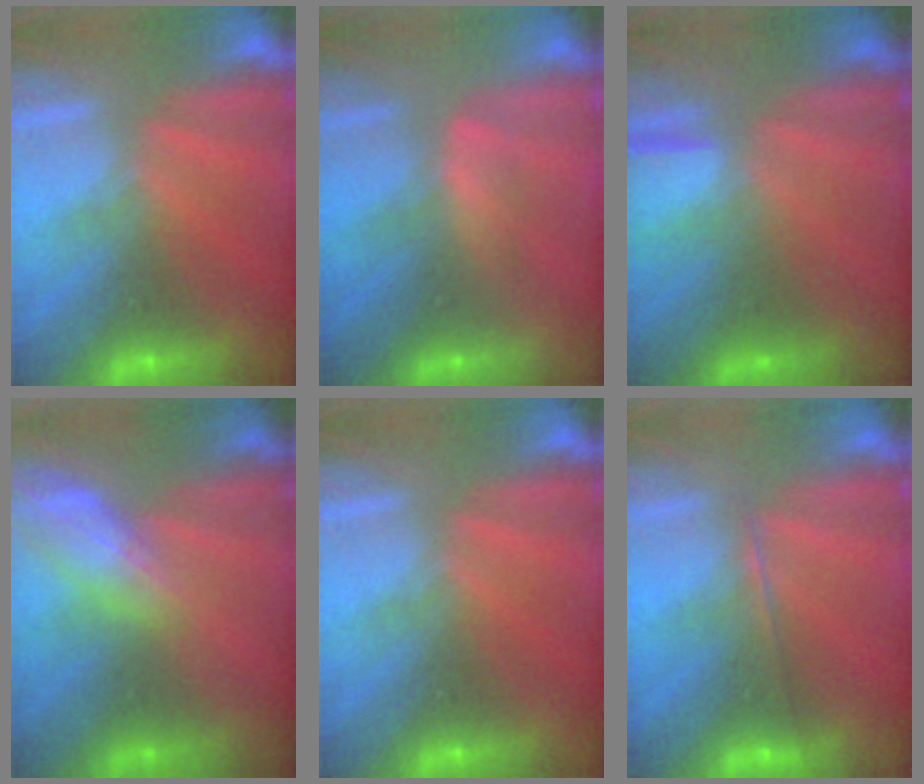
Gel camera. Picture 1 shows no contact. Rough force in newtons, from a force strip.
{"total": 2.6}
{"total": 1.3}
{"total": 2.5}
{"total": 0.0}
{"total": 1.8}